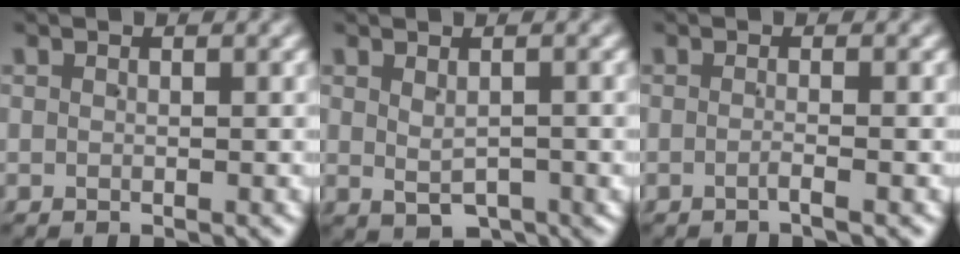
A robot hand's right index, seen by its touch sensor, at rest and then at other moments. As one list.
[{"total": 2.3, "force": [-0.7, 1.3, 1.8], "torque": [-0.018, -0.016, 0.001]}, {"total": 1.1, "force": [-0.9, -0.3, 0.6], "torque": [-0.015, 0.001, -0.021]}]